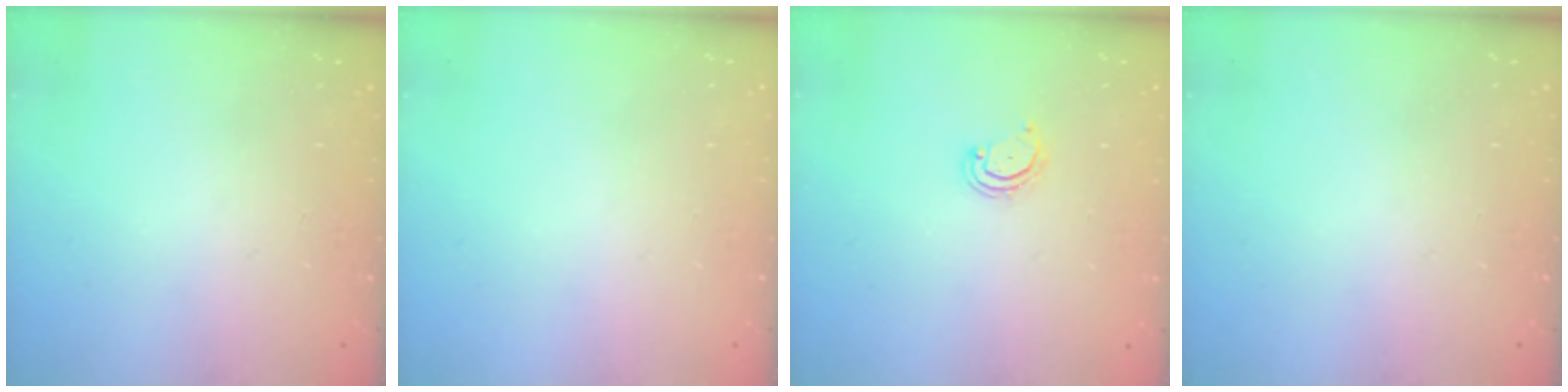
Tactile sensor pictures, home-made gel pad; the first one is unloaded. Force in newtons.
{"total": 0.0}
{"total": 2.8, "press": 2.8, "slide": 0.2}
{"total": 0.0}